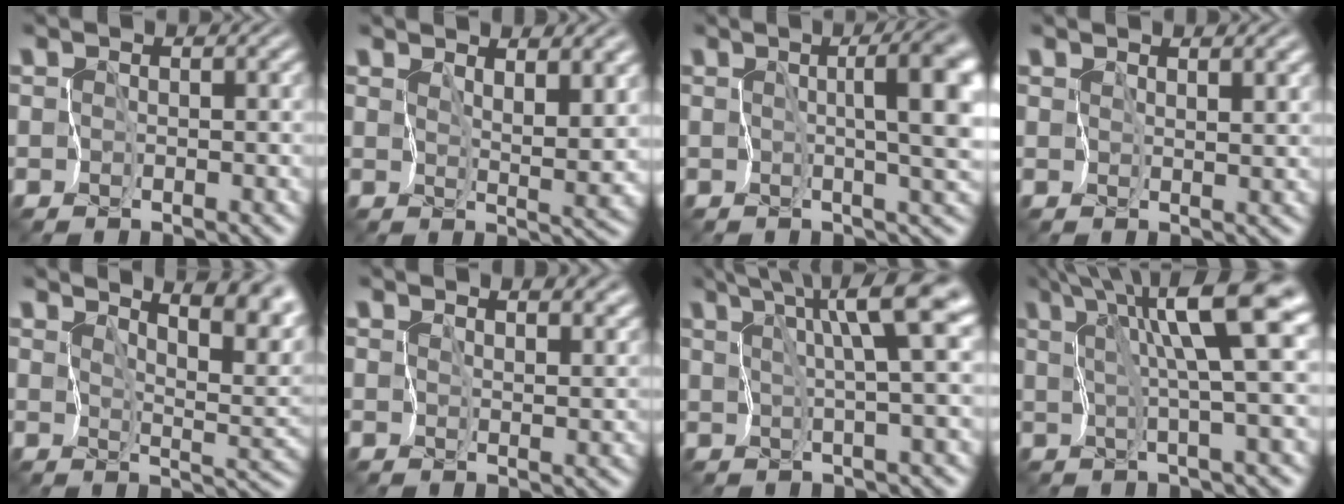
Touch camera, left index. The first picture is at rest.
{"total": 4.0, "force": [2.7, 0.9, 2.8], "torque": [-0.053, -0.008, 0.057]}
{"total": 7.9, "force": [0.9, 1.8, 7.6], "torque": [-0.095, 0.011, 0.013]}
{"total": 2.2, "force": [1.8, 0.4, 1.2], "torque": [-0.024, 0.001, 0.034]}
{"total": 7.5, "force": [5.5, 1.5, 4.8], "torque": [-0.075, 0.013, 0.079]}
{"total": 4.9, "force": [3.6, 1.9, 2.7], "torque": [-0.048, 0.010, 0.049]}
{"total": 6.0, "force": [3.1, 0.1, 5.2], "torque": [-0.084, 0.013, 0.054]}
{"total": 7.6, "force": [3.3, 0.5, 6.9], "torque": [-0.113, 0.012, 0.056]}